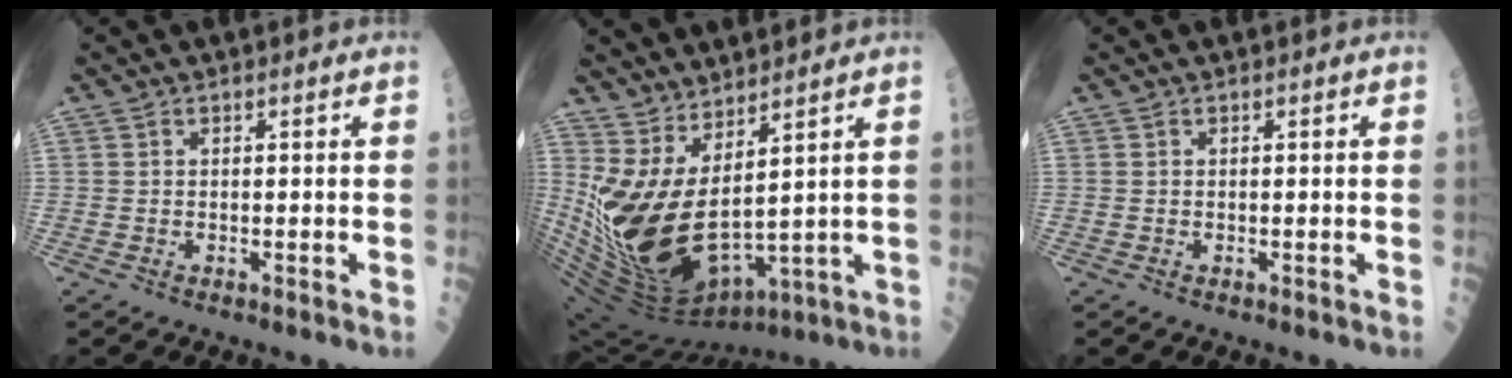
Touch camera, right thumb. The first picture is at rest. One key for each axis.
{"total": 17.6, "fx": 5.1, "fy": 6.1, "fz": 15.7, "tx": -0.319, "ty": -0.068, "tz": 0.126}
{"total": 0.0}